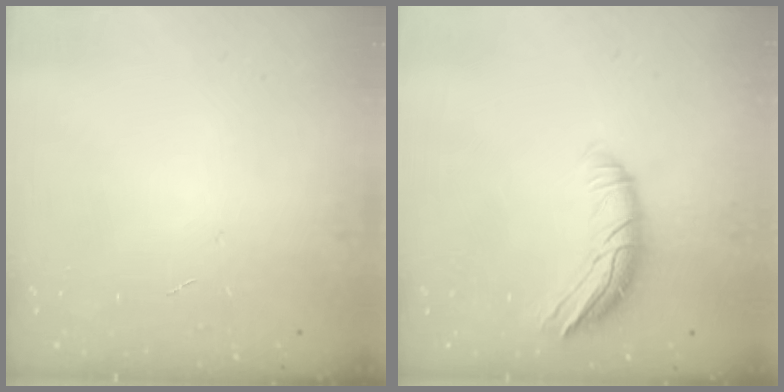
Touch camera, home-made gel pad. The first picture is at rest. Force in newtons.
{"total": 9.0, "press": 8.9, "slide": 1.2}